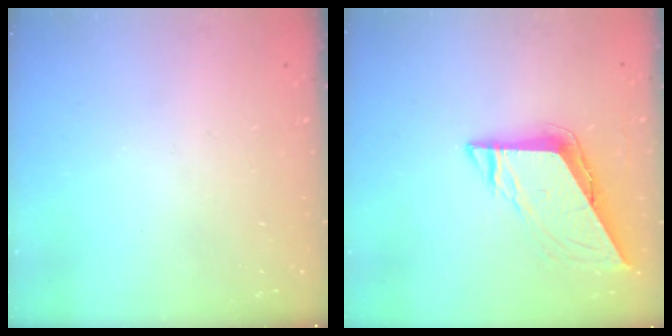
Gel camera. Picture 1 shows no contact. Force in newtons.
{"total": 7.8, "press": 7.8, "slide": 0.4}